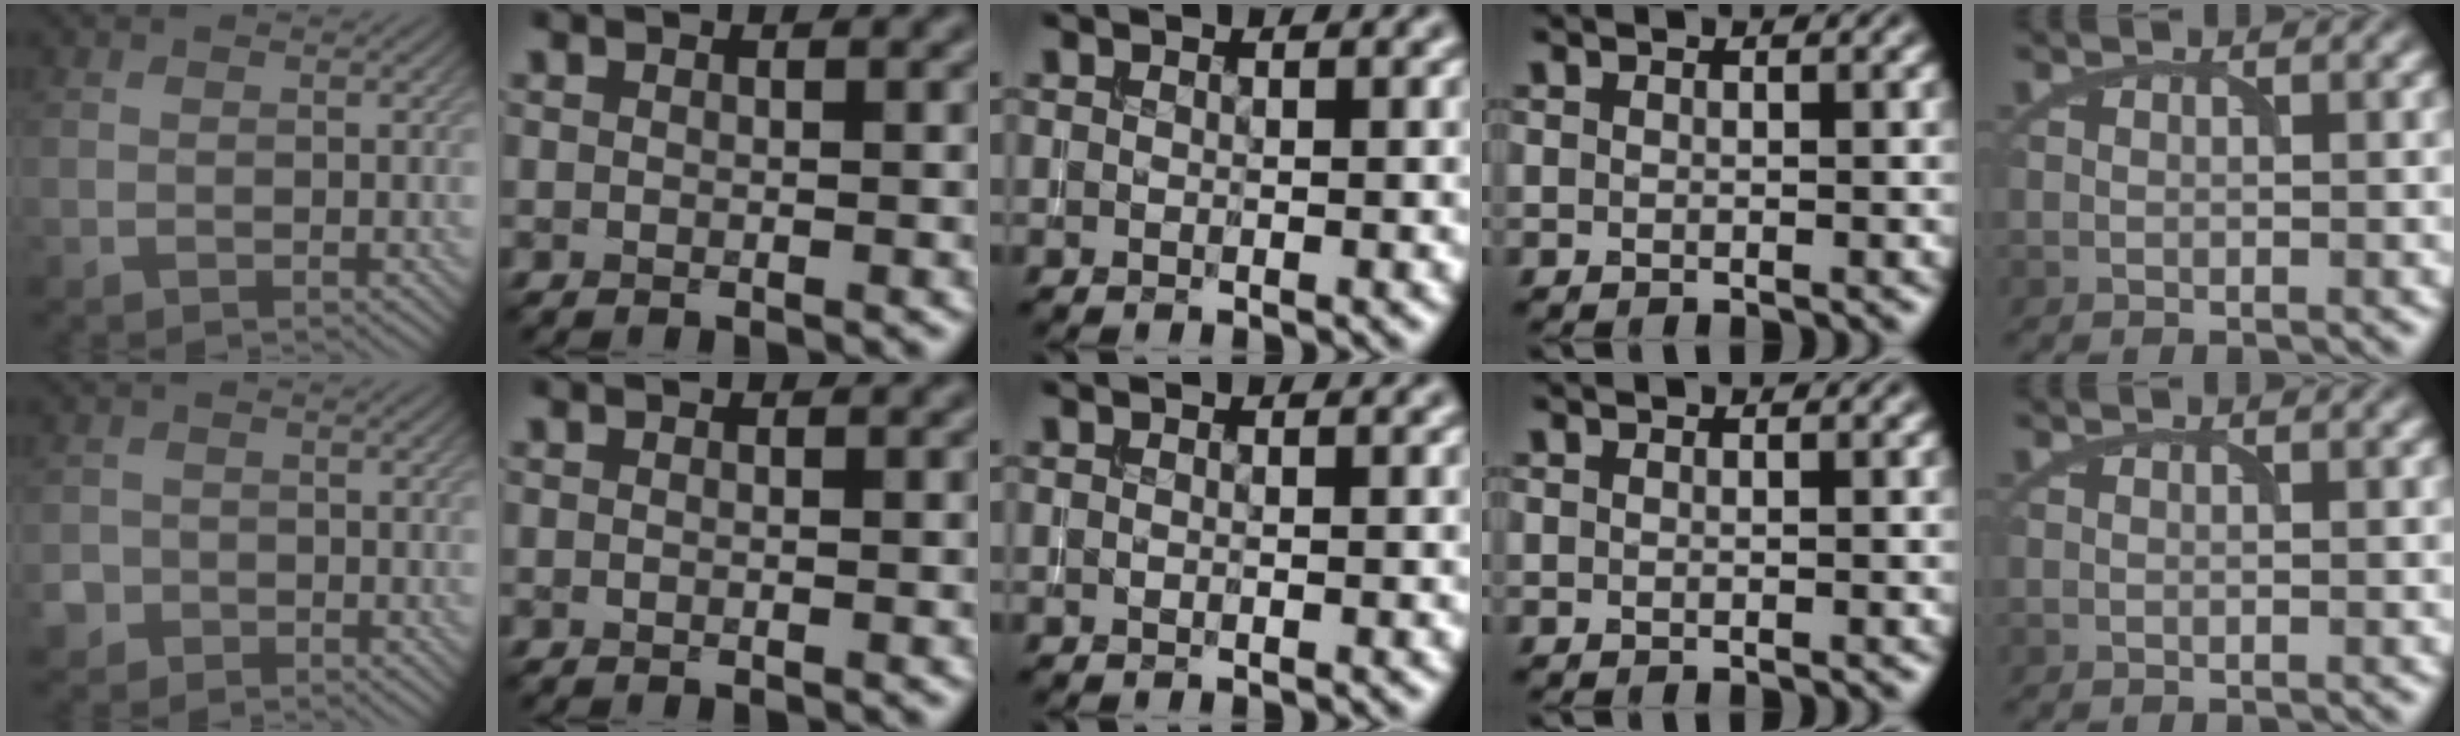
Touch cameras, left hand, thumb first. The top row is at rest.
{"thumb": {"total": 2.6, "force": [-1.5, 2.1, 0.4], "torque": [-0.010, -0.004, -0.032]}}